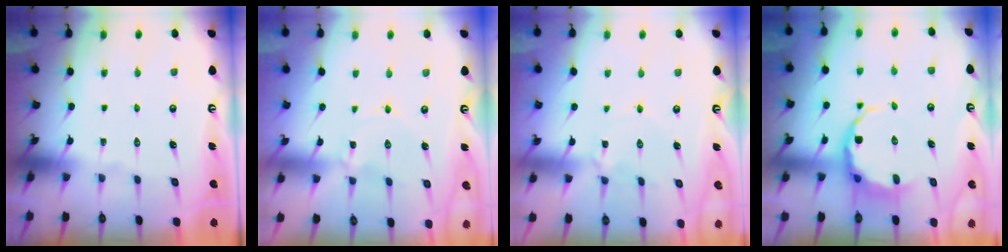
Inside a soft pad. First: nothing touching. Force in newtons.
{"total": 0.0}
{"total": 1.7, "press": 1.7, "slide": 0.2}
{"total": 7.6, "press": 7.2, "slide": 2.4}